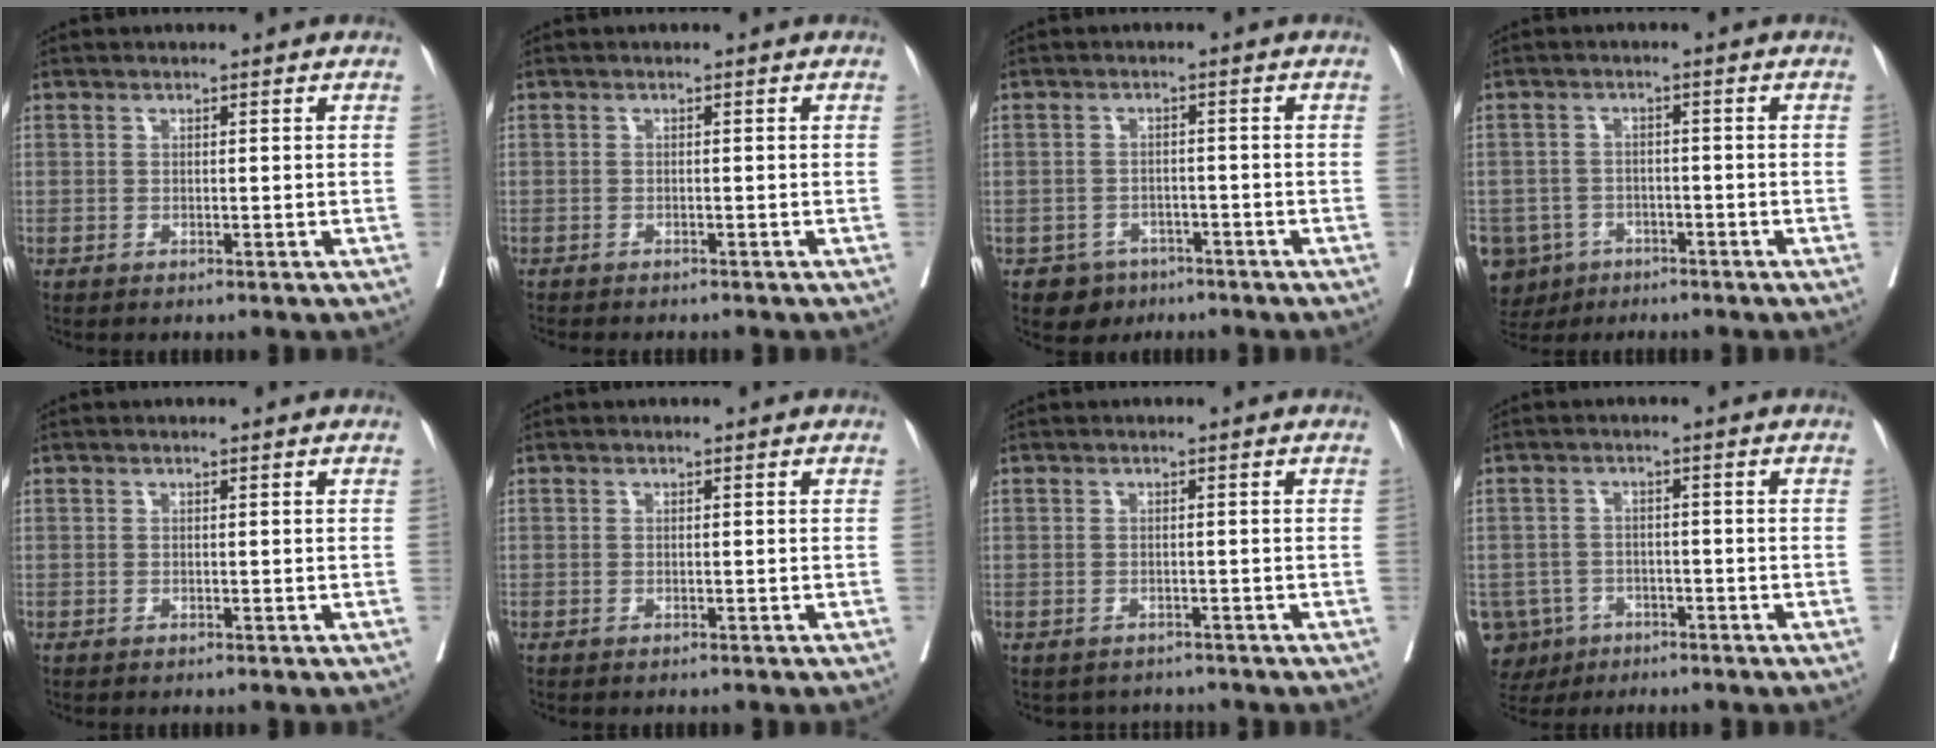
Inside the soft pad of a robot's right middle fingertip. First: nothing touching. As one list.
[{"total": 3.9, "force": [-3.4, 0.8, 1.7], "torque": [-0.024, -0.007, -0.044]}, {"total": 3.7, "force": [-2.5, 2.8, 0.3], "torque": [-0.003, 0.009, -0.034]}, {"total": 9.8, "force": [-5.3, 7.9, 2.1], "torque": [-0.065, 0.001, -0.079]}, {"total": 0.0}, {"total": 0.0}, {"total": 3.0, "force": [-2.7, 1.4, 0.0], "torque": [0.000, 0.004, -0.036]}, {"total": 8.5, "force": [-4.4, 7.1, 1.6], "torque": [-0.050, 0.004, -0.066]}]